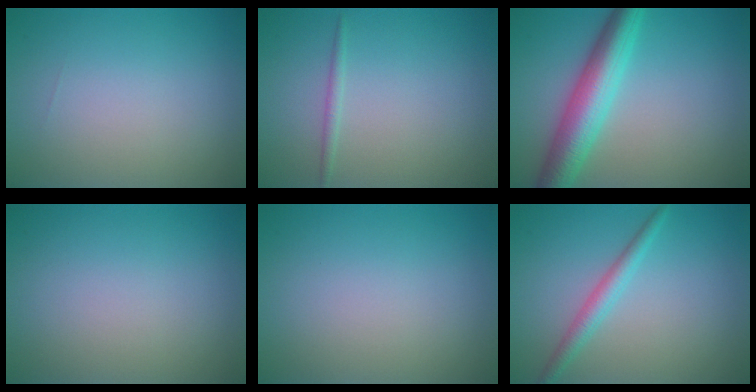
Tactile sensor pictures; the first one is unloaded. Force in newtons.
{"total": 0.7, "press": 0.7, "slide": 0.0}
{"total": 6.3, "press": 6.3, "slide": 0.1}
{"total": 0.0}
{"total": 0.0}
{"total": 2.1, "press": 2.1, "slide": 0.0}